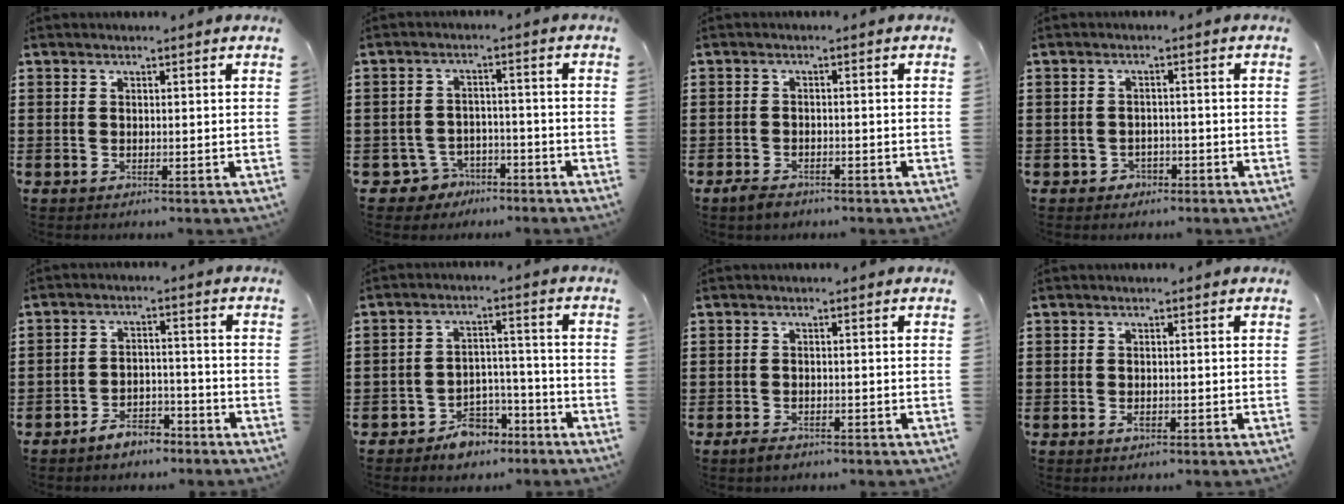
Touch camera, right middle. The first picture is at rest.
{"total": 3.9, "force": [-3.3, 2.1, 0.6], "torque": [-0.034, 0.004, -0.073]}
{"total": 1.8, "force": [-1.5, 0.7, 0.7], "torque": [-0.025, -0.001, -0.033]}
{"total": 1.8, "force": [-1.4, 1.1, 0.1], "torque": [-0.009, 0.001, -0.033]}
{"total": 4.6, "force": [-4.3, 1.5, 0.8], "torque": [-0.013, 0.014, -0.085]}
{"total": 5.7, "force": [-5.0, 2.4, 1.2], "torque": [-0.021, 0.021, -0.098]}
{"total": 1.1, "force": [-0.9, 0.4, 0.5], "torque": [-0.013, -0.003, -0.019]}
{"total": 1.3, "force": [-0.6, 0.7, 0.9], "torque": [-0.019, -0.002, -0.011]}